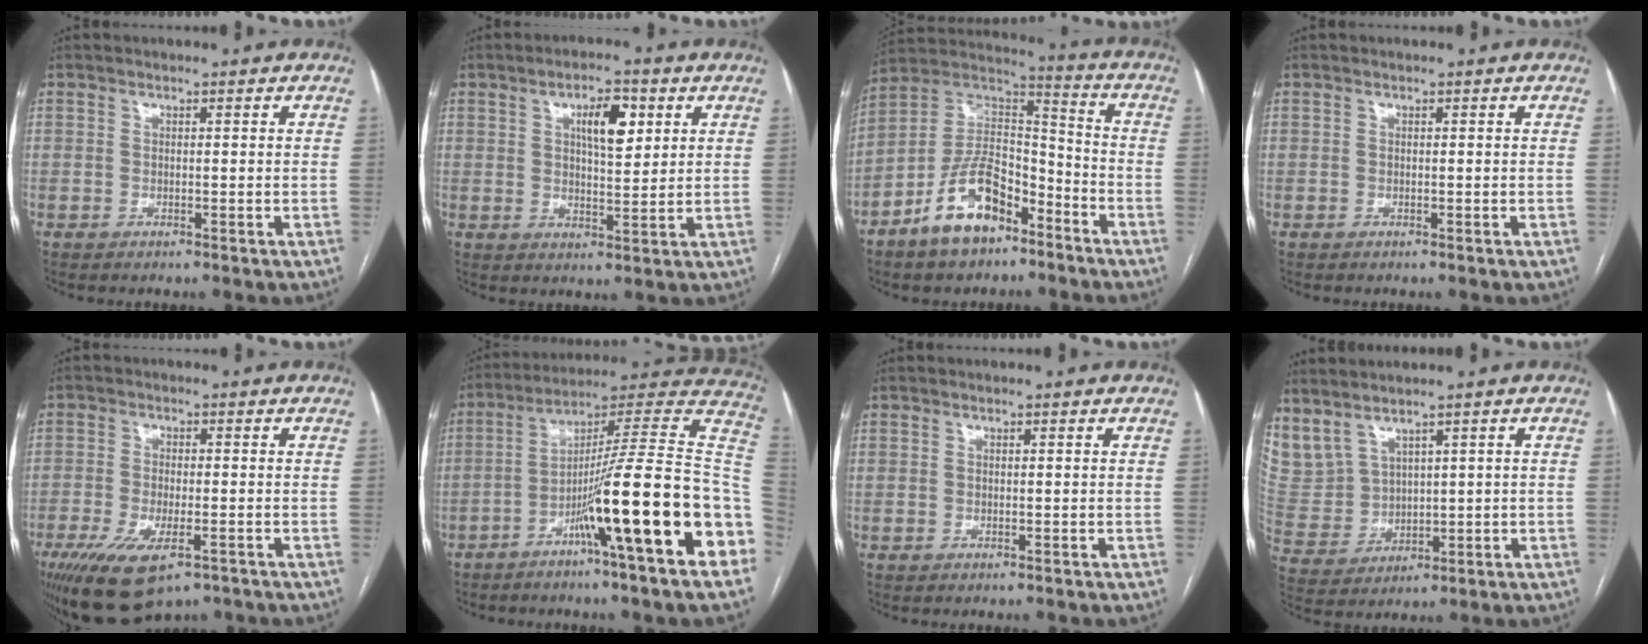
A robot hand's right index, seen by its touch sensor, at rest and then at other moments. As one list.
[{"total": 6.6, "force": [2.6, 2.2, 5.7], "torque": [-0.095, 0.008, 0.043]}, {"total": 13.3, "force": [-8.1, 6.1, 8.7], "torque": [-0.168, 0.022, -0.148]}, {"total": 0.0}, {"total": 11.0, "force": [-6.5, 3.8, 8.0], "torque": [-0.148, -0.023, -0.105]}, {"total": 24.5, "force": [-8.5, -0.4, 22.9], "torque": [-0.267, 0.009, -0.144]}, {"total": 0.0}, {"total": 8.9, "force": [6.1, 5.2, 3.9], "torque": [-0.107, 0.009, 0.156]}]